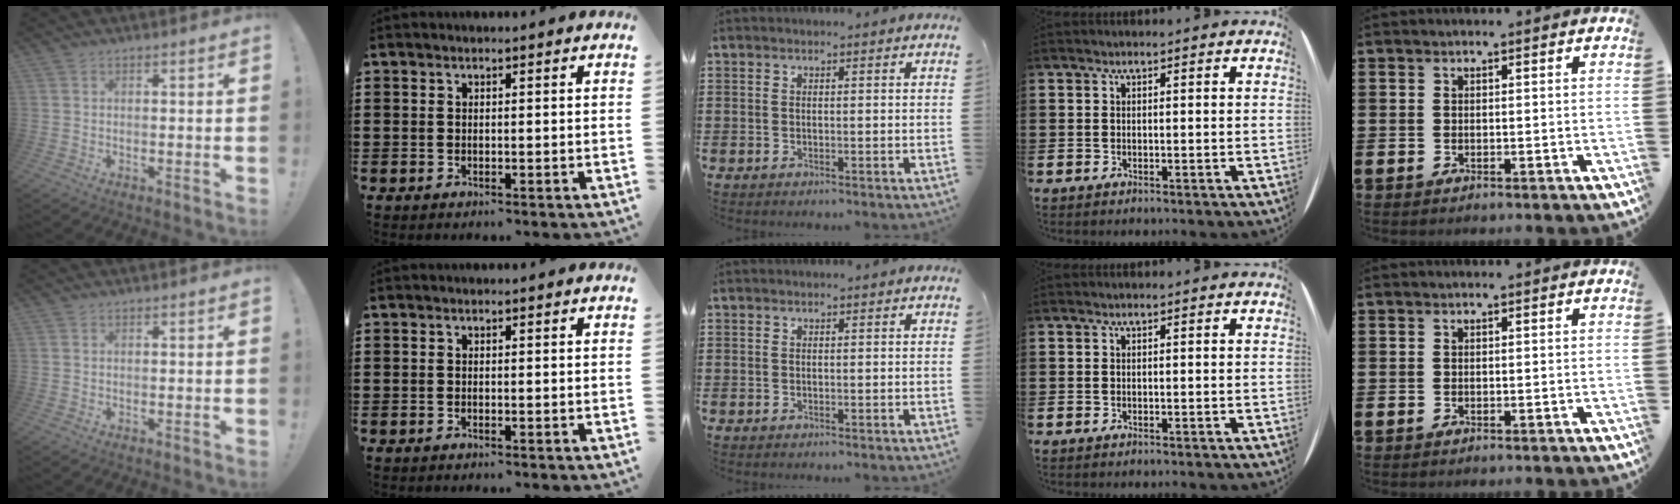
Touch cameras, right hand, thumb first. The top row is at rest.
{}